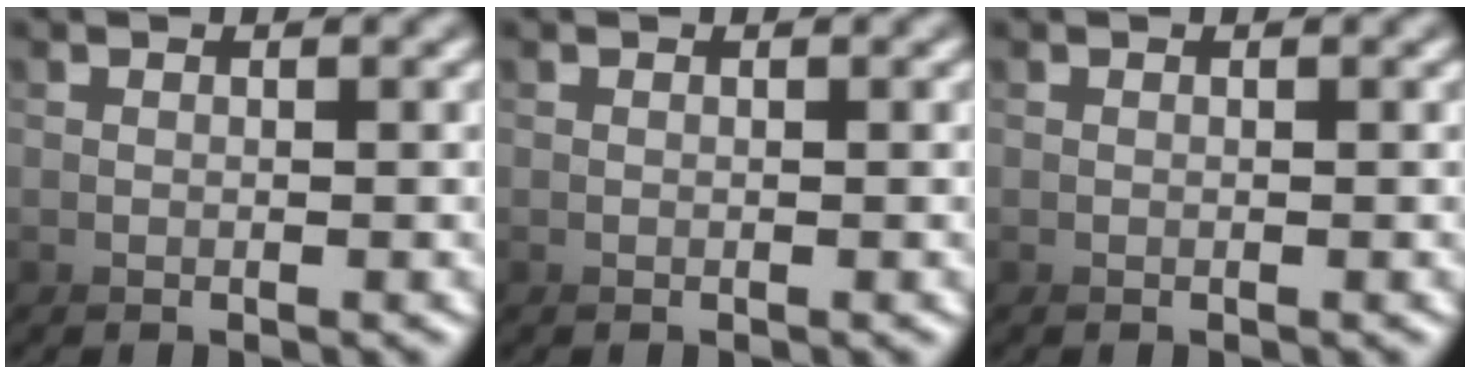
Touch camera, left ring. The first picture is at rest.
{"total": 0.0}
{"total": 0.0}